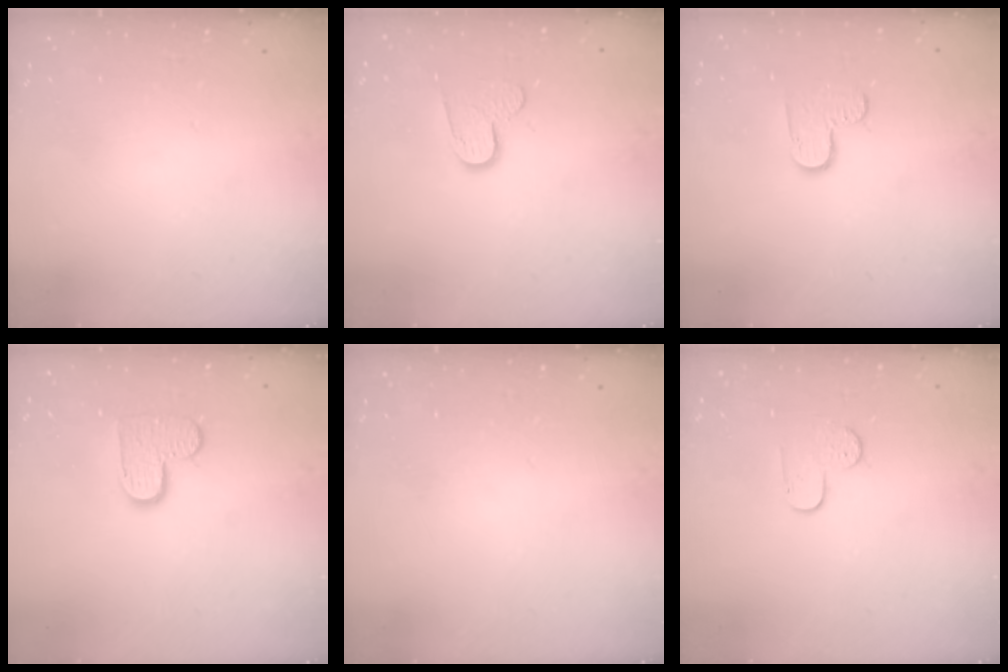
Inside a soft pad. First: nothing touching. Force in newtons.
{"total": 7.1, "press": 7.1, "slide": 0.5}
{"total": 6.1, "press": 6.1, "slide": 0.6}
{"total": 8.3, "press": 8.2, "slide": 0.5}
{"total": 0.0}
{"total": 5.8, "press": 5.7, "slide": 0.6}